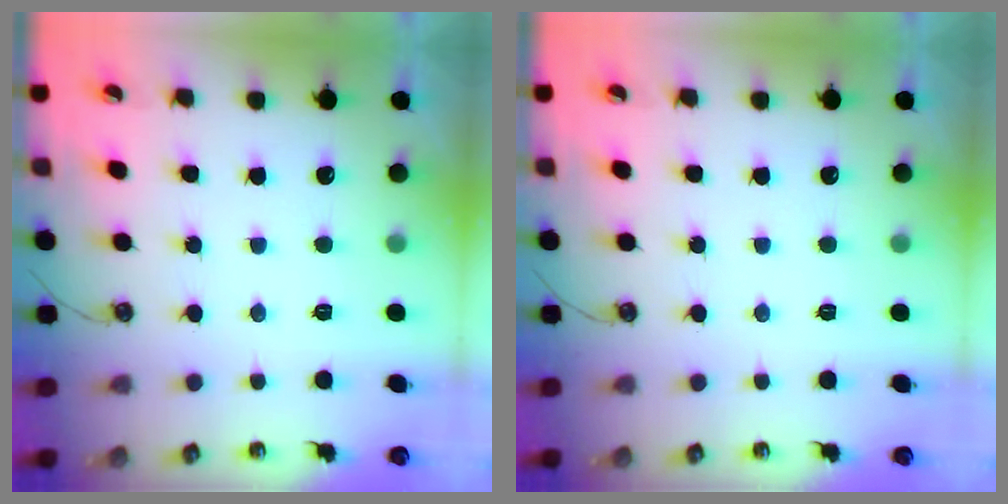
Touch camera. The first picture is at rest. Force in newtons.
{"total": 0.0}